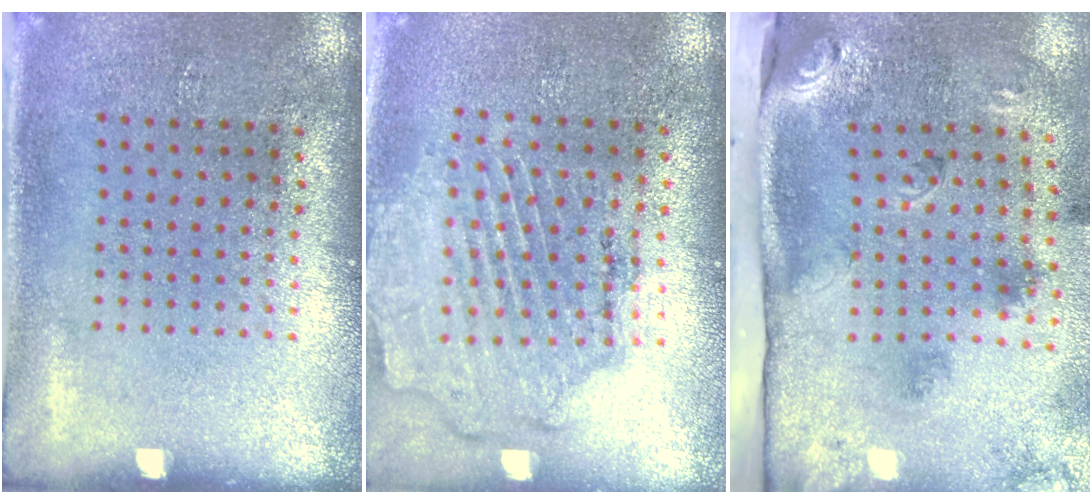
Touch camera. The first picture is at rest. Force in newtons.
{"total": 1.6, "press": 1.6, "slide": 0.5}
{"total": 3.4, "press": 2.1, "slide": 2.7}